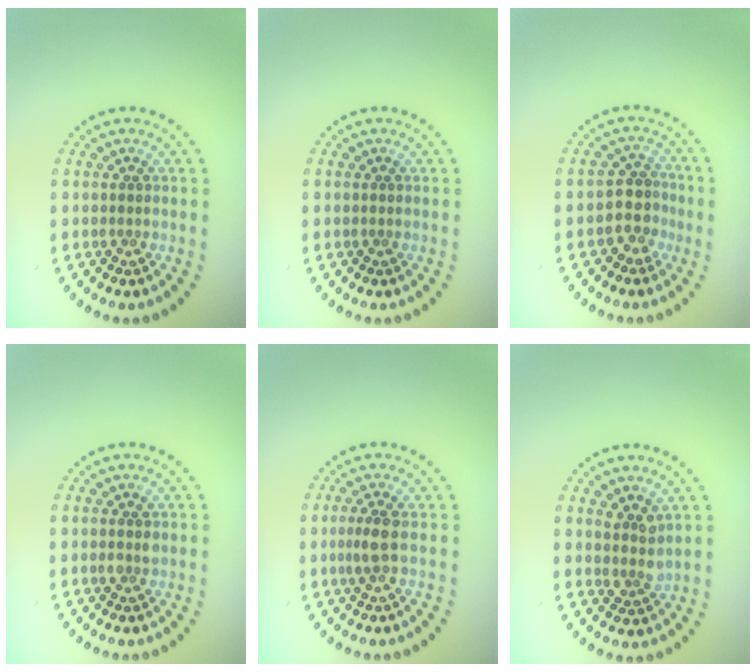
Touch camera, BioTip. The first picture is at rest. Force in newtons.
{"total": 0.0}
{"total": 2.8, "press": 2.2, "slide": 1.6}
{"total": 1.2, "press": 1.0, "slide": 0.5}
{"total": 1.8, "press": 1.5, "slide": 1.1}
{"total": 2.1, "press": 1.6, "slide": 1.2}